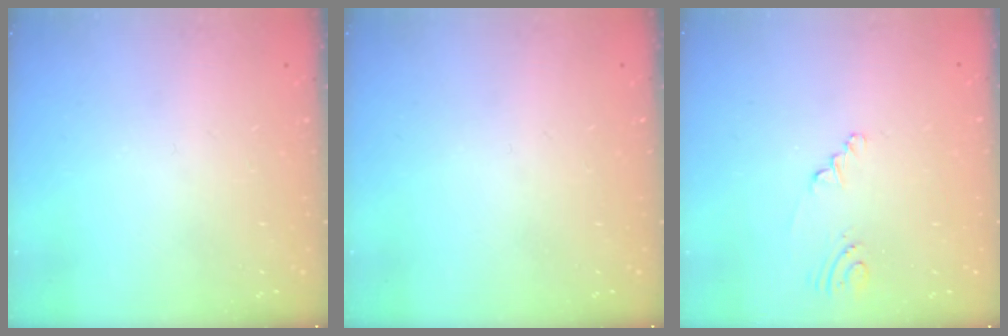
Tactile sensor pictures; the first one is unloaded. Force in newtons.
{"total": 0.0}
{"total": 2.0, "press": 1.6, "slide": 1.2}